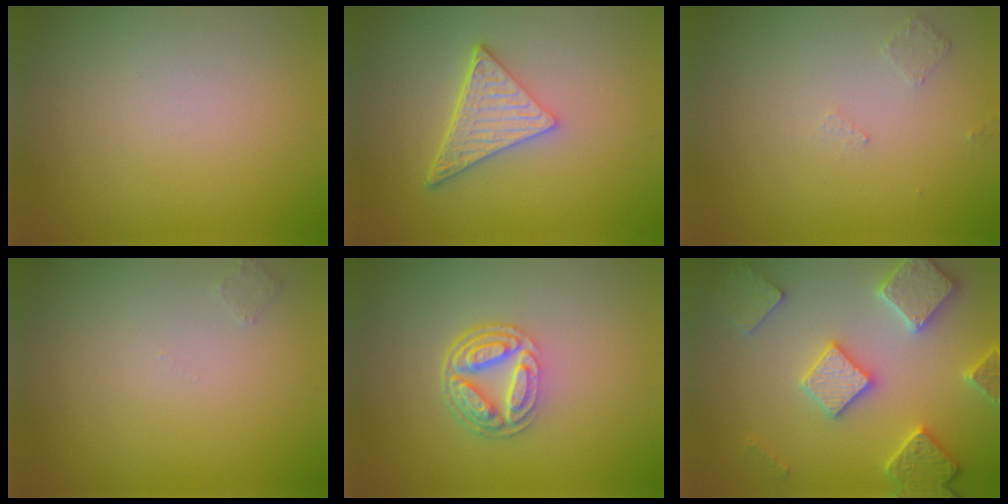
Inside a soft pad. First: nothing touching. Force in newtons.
{"total": 4.7, "press": 3.4, "slide": 3.3}
{"total": 0.6, "press": 0.5, "slide": 0.4}
{"total": 0.7, "press": 0.7, "slide": 0.0}
{"total": 4.4, "press": 3.3, "slide": 2.9}
{"total": 5.1, "press": 4.9, "slide": 1.2}